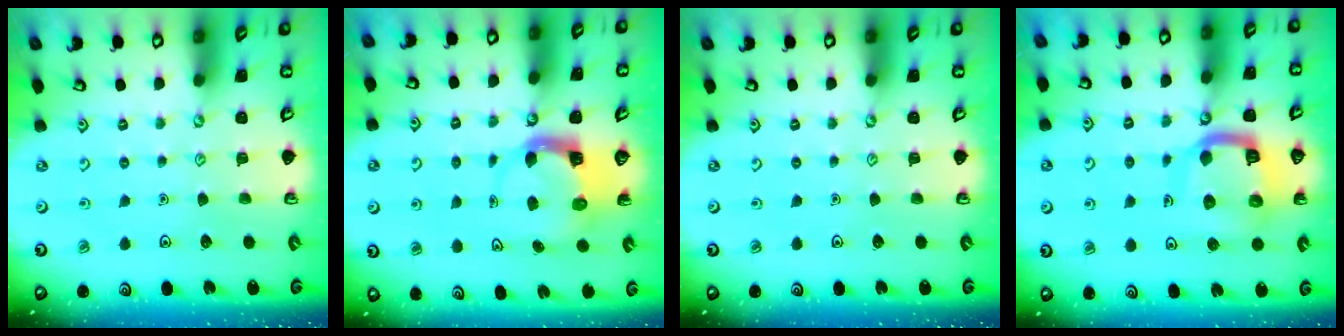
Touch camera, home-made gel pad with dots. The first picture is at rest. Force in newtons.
{"total": 3.9, "press": 3.8, "slide": 0.6}
{"total": 0.0}
{"total": 12.4, "press": 12.3, "slide": 1.4}